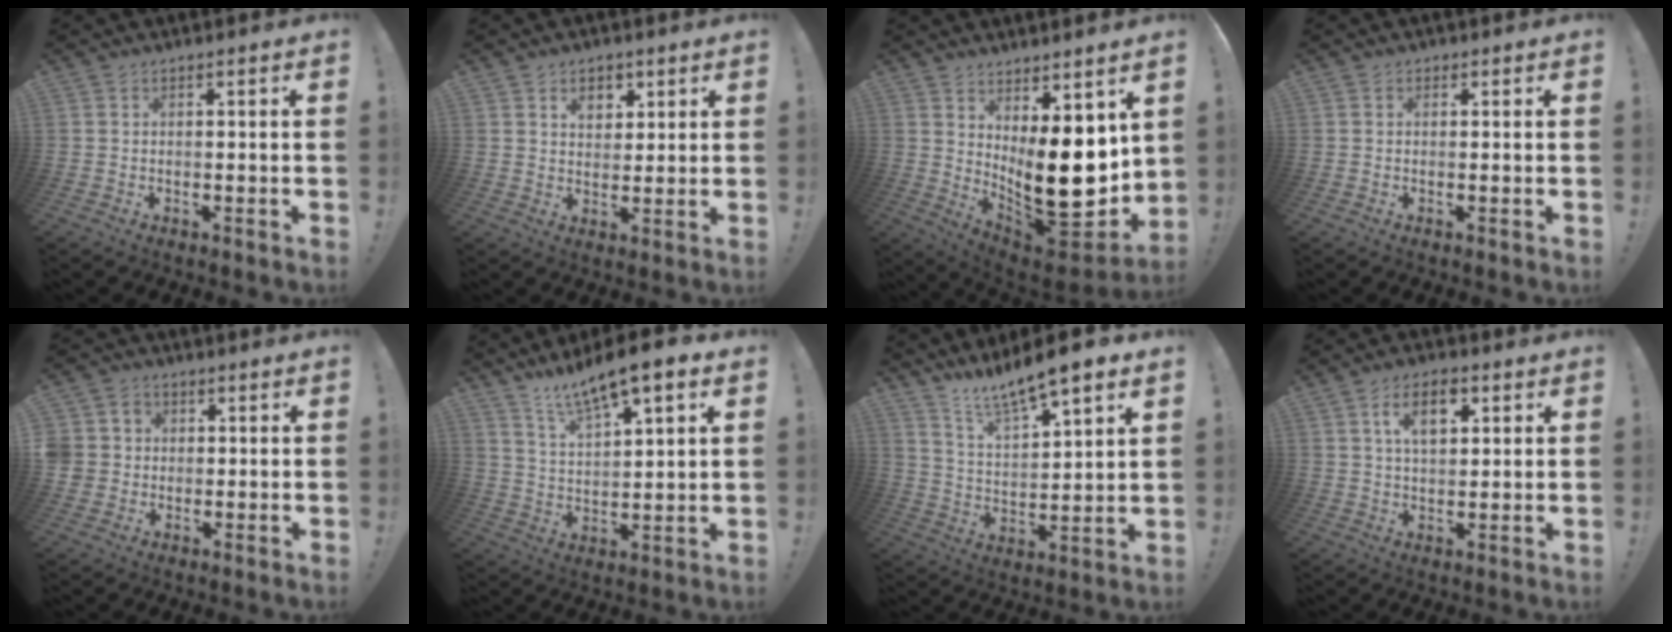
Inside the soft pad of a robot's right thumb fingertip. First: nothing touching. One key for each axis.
{"total": 7.0, "fx": 3.8, "fy": 5.0, "fz": 3.1, "tx": -0.038, "ty": -0.016, "tz": 0.069}
{"total": 18.8, "fx": 0.9, "fy": 8.7, "fz": 16.6, "tx": -0.239, "ty": -0.046, "tz": 0.034}
{"total": 0.8, "fx": 0.3, "fy": 0.7, "fz": 0.1, "tx": 0.002, "ty": 0.000, "tz": 0.004}
{"total": 5.8, "fx": 0.3, "fy": 5.6, "fz": 1.5, "tx": -0.040, "ty": 0.007, "tz": 0.005}
{"total": 11.1, "fx": 8.8, "fy": 2.1, "fz": 6.3, "tx": -0.114, "ty": -0.055, "tz": 0.153}
{"total": 10.6, "fx": 9.5, "fy": 1.2, "fz": 4.7, "tx": -0.085, "ty": -0.079, "tz": 0.161}
{"total": 8.9, "fx": 3.4, "fy": 4.8, "fz": 6.7, "tx": -0.094, "ty": 0.002, "tz": 0.057}